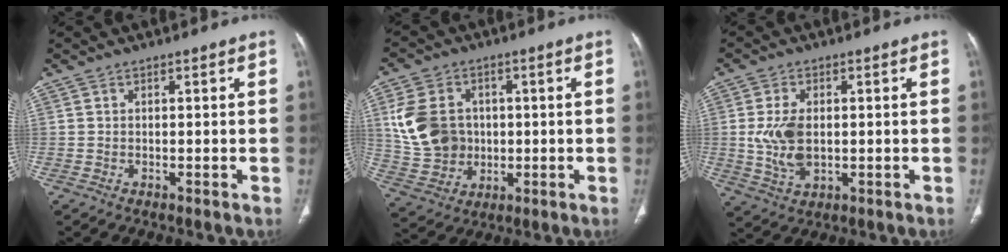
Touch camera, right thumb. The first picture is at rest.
{"total": 13.0, "force": [1.6, 10.8, 7.1], "torque": [-0.118, 0.003, 0.043]}
{"total": 7.9, "force": [0.1, 4.8, 6.3], "torque": [-0.128, -0.003, 0.009]}